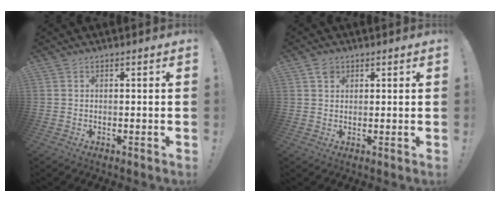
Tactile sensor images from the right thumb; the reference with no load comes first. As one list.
[{"total": 2.4, "force": [1.5, 1.8, 0.6], "torque": [-0.005, -0.005, 0.026]}]